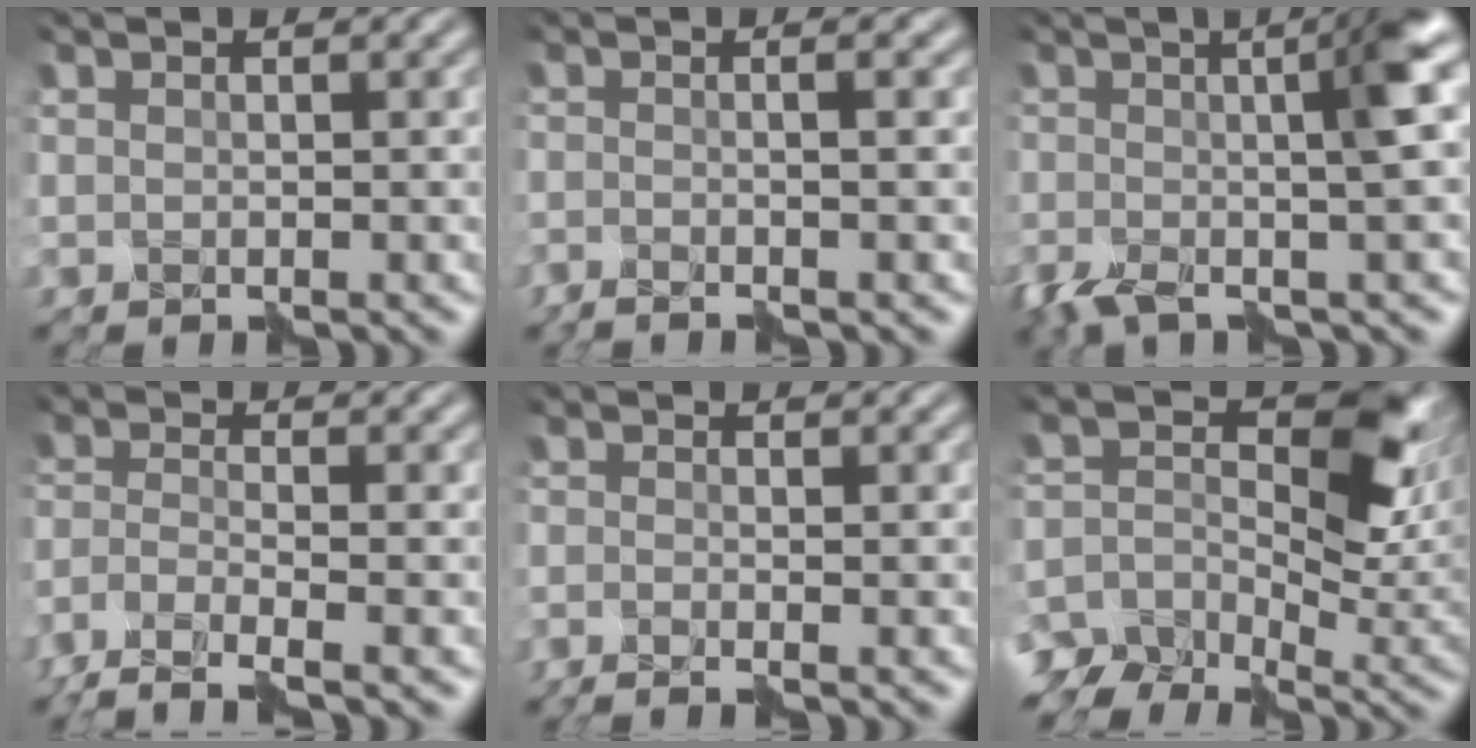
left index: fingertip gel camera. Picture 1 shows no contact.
{"total": 2.2, "force": [-0.7, 0.2, 2.0], "torque": [-0.008, 0.003, -0.025]}
{"total": 7.2, "force": [-1.2, 1.4, 7.0], "torque": [-0.097, -0.002, -0.036]}
{"total": 4.7, "force": [-3.6, 0.3, 3.0], "torque": [-0.056, 0.002, -0.073]}
{"total": 1.1, "force": [-0.7, -0.4, 0.8], "torque": [-0.016, 0.002, -0.011]}
{"total": 9.5, "force": [-1.8, 6.5, 6.7], "torque": [-0.117, 0.006, -0.048]}